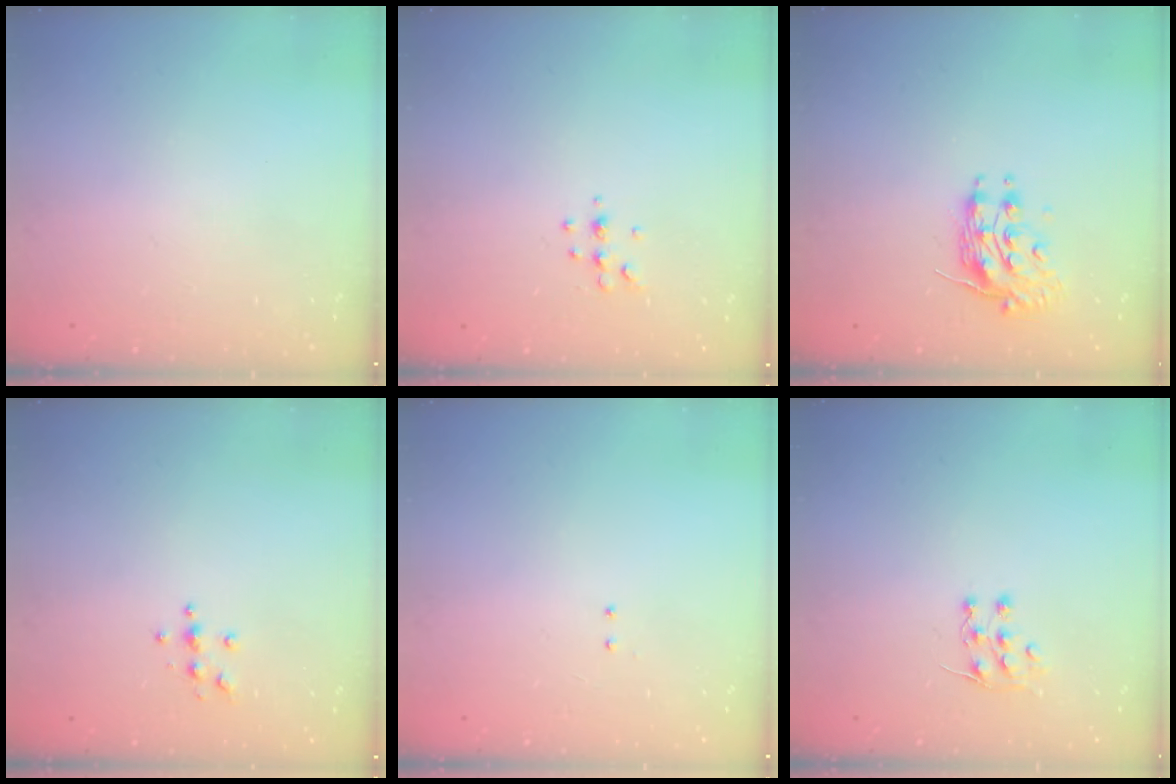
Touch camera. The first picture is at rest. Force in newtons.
{"total": 5.3, "press": 5.1, "slide": 1.5}
{"total": 9.8, "press": 9.7, "slide": 0.8}
{"total": 3.9, "press": 3.8, "slide": 0.5}
{"total": 2.0, "press": 2.0, "slide": 0.4}
{"total": 5.9, "press": 5.9, "slide": 0.5}